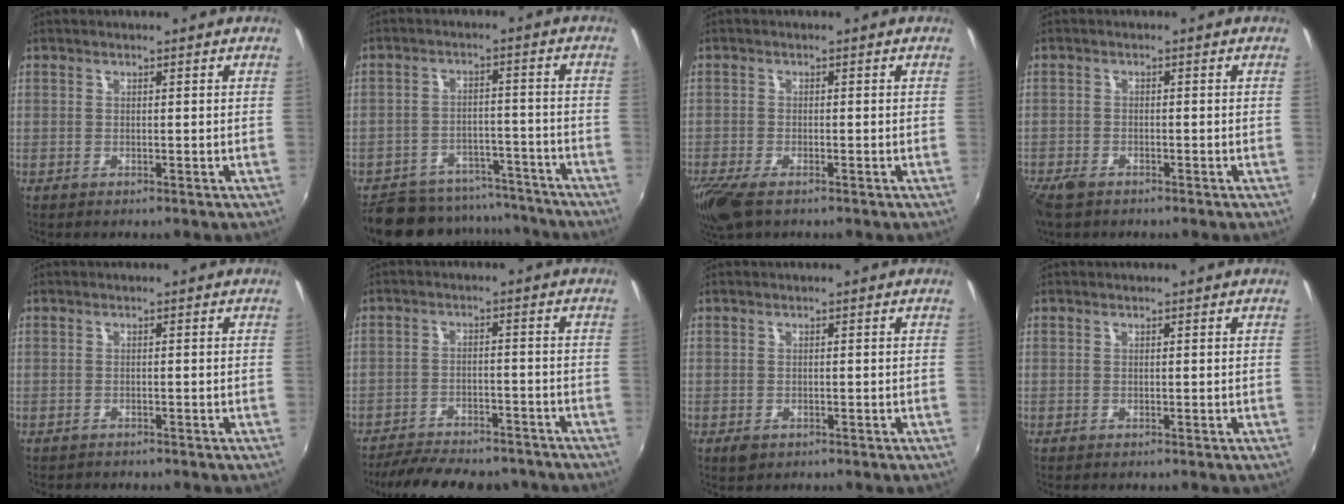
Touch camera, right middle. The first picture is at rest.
{"total": 17.7, "force": [-15.4, 6.8, 5.4], "torque": [-0.125, 0.023, -0.201]}
{"total": 6.3, "force": [-4.4, 2.0, 4.0], "torque": [-0.098, -0.028, -0.084]}
{"total": 4.1, "force": [-3.1, 1.8, 1.9], "torque": [-0.052, -0.015, -0.063]}
{"total": 1.2, "force": [-1.1, 0.5, 0.1], "torque": [-0.007, -0.004, -0.017]}
{"total": 16.4, "force": [-13.9, 5.3, 7.0], "torque": [-0.148, -0.013, -0.187]}
{"total": 1.8, "force": [-1.0, 1.3, 0.9], "torque": [-0.017, -0.006, -0.016]}
{"total": 0.0}